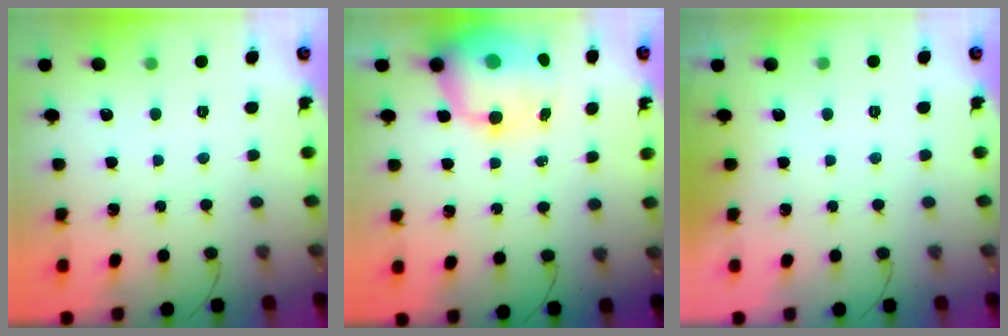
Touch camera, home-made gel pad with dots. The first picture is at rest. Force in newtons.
{"total": 15.1, "press": 14.6, "slide": 3.9}
{"total": 0.0}